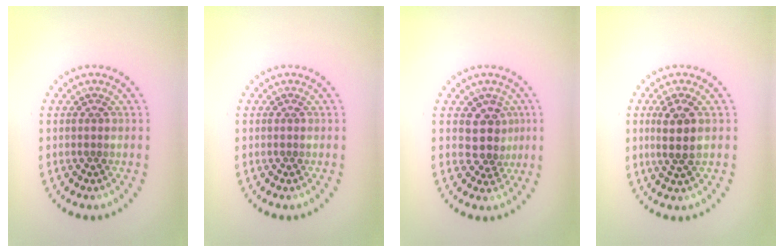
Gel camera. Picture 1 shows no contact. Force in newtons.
{"total": 0.0}
{"total": 2.8, "press": 2.3, "slide": 1.6}
{"total": 2.6, "press": 2.3, "slide": 1.1}